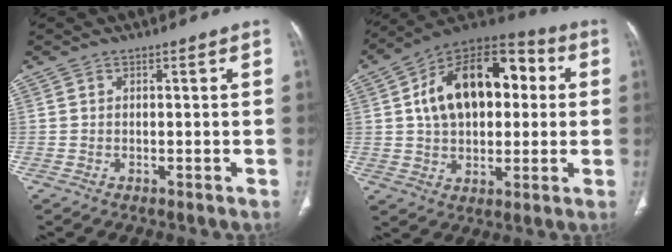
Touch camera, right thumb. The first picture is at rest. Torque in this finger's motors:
{"motor_torque": [1.41, 1.85, 0.58, 0.13, 0.26]}